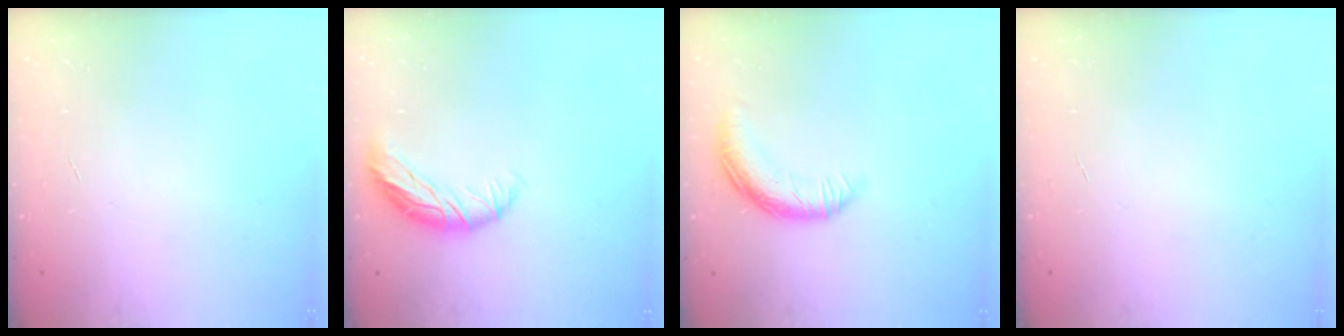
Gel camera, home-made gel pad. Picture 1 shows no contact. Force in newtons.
{"total": 10.5, "press": 10.3, "slide": 1.6}
{"total": 11.6, "press": 11.5, "slide": 0.9}
{"total": 0.0}